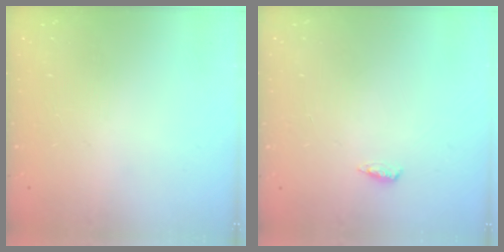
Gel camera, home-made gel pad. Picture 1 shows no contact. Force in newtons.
{"total": 3.4, "press": 3.0, "slide": 1.7}